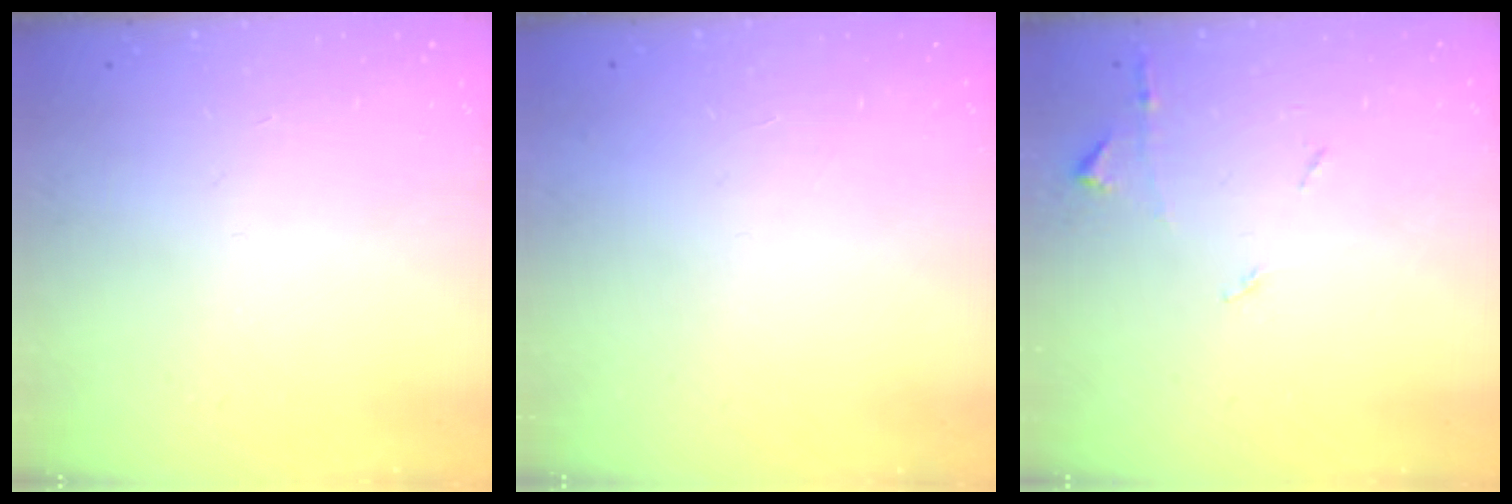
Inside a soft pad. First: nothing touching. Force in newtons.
{"total": 4.9, "press": 4.8, "slide": 0.5}
{"total": 5.6, "press": 5.6, "slide": 0.8}